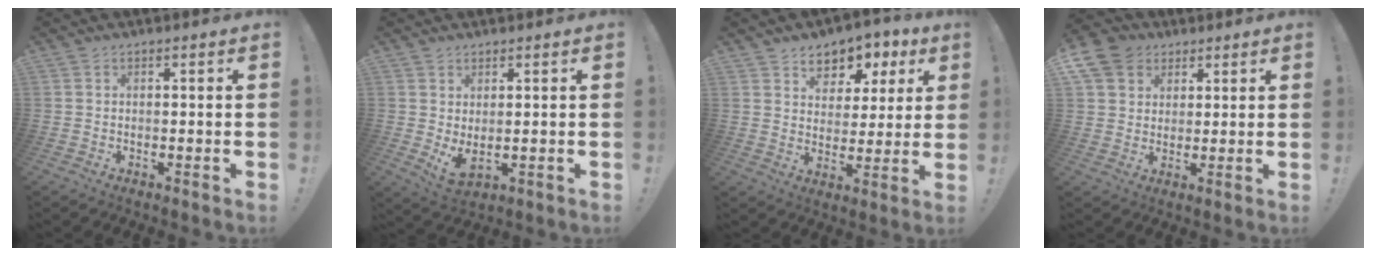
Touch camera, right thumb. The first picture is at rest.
{"total": 4.3, "force": [1.8, 1.7, 3.5], "torque": [-0.055, -0.023, 0.036]}
{"total": 7.4, "force": [4.4, 5.7, 1.8], "torque": [-0.018, -0.037, 0.084]}
{"total": 9.2, "force": [4.5, 7.4, 3.1], "torque": [-0.061, -0.025, 0.090]}